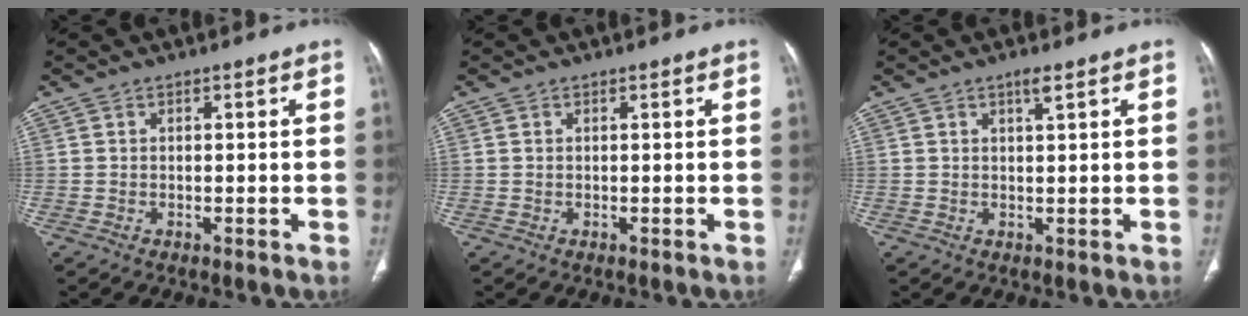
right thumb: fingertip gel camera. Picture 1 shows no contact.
{"total": 0.0}
{"total": 1.9, "force": [1.1, 0.1, 1.5], "torque": [-0.028, -0.008, 0.021]}